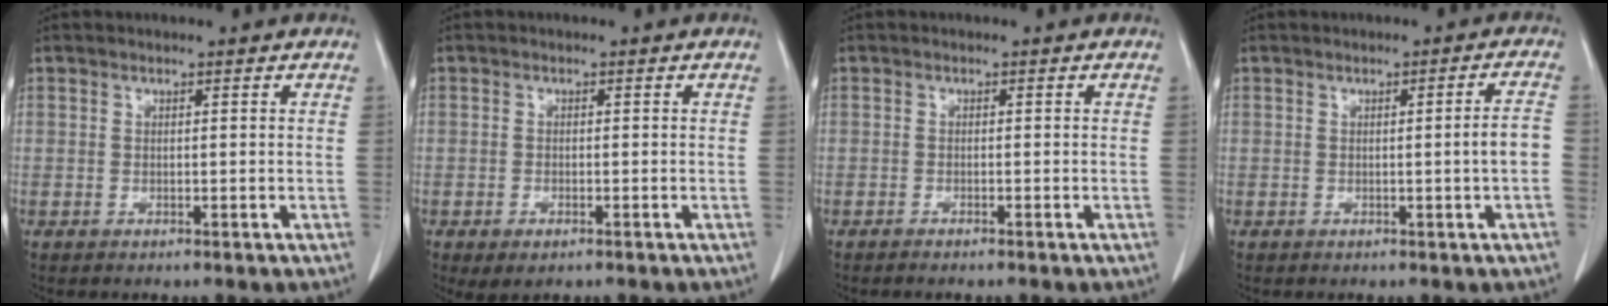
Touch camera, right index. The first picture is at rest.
{"total": 2.8, "force": [-1.6, 1.3, 2.0], "torque": [-0.034, -0.004, -0.017]}
{"total": 1.6, "force": [-1.4, 0.1, 0.8], "torque": [-0.015, -0.003, -0.015]}
{"total": 3.4, "force": [-0.6, -0.4, 3.3], "torque": [-0.045, 0.000, -0.009]}